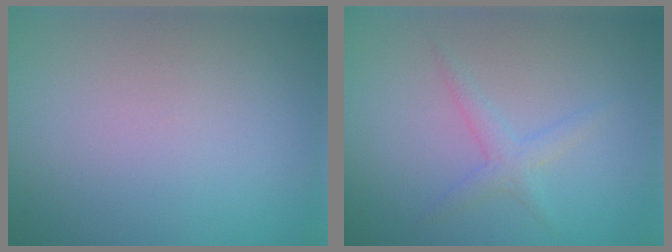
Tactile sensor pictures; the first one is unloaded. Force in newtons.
{"total": 1.0, "press": 1.0, "slide": 0.1}